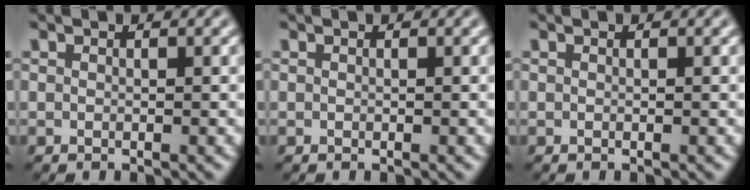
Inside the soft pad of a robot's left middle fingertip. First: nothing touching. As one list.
[{"total": 0.0}, {"total": 0.0}]